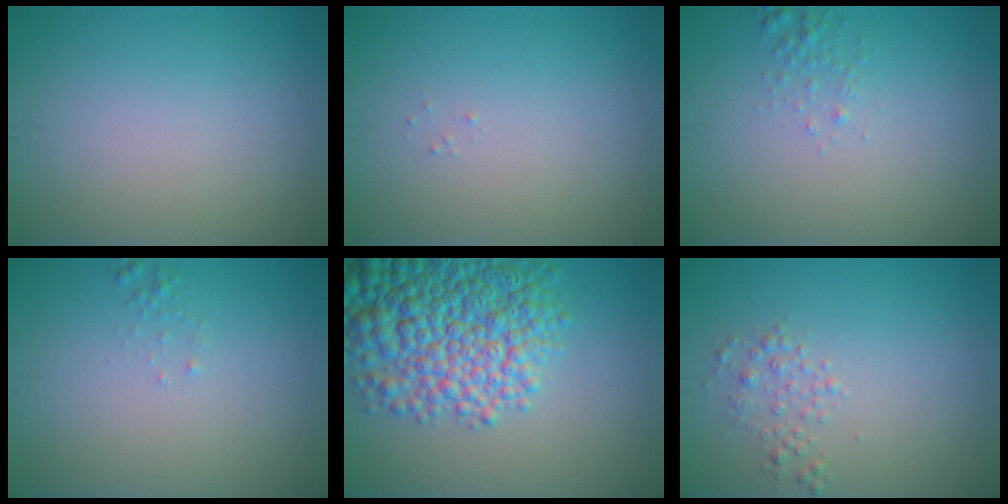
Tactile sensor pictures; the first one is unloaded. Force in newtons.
{"total": 0.0}
{"total": 0.9, "press": 0.9, "slide": 0.1}
{"total": 0.6, "press": 0.6, "slide": 0.1}
{"total": 10.2, "press": 10.2, "slide": 0.4}
{"total": 1.5, "press": 1.5, "slide": 0.0}